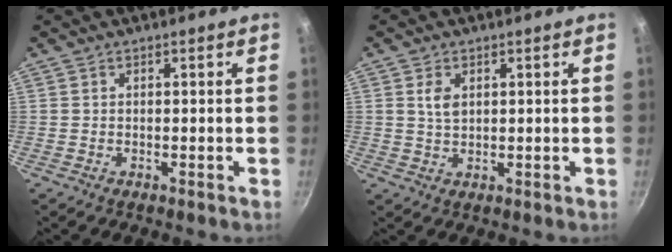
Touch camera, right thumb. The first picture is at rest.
{"total": 3.2, "force": [1.0, 2.1, 2.2], "torque": [-0.036, -0.004, 0.020]}